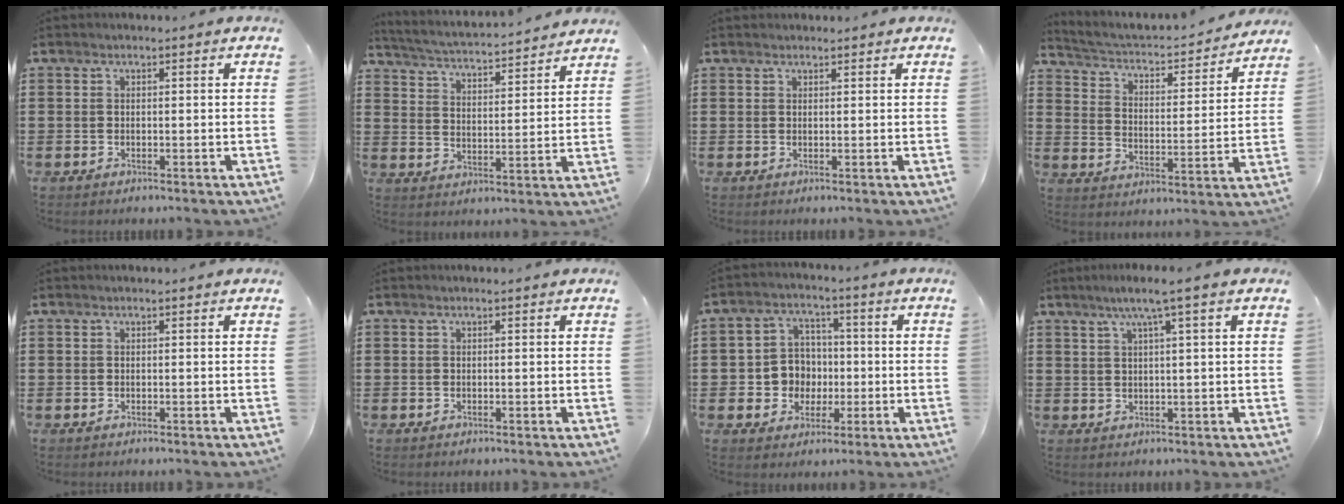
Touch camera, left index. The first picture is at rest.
{"total": 3.4, "force": [3.3, -0.4, 0.6], "torque": [-0.032, -0.032, 0.048]}
{"total": 0.9, "force": [0.9, 0.2, 0.1], "torque": [-0.003, 0.000, 0.018]}
{"total": 2.6, "force": [2.3, 0.8, 1.0], "torque": [-0.037, -0.027, 0.027]}
{"total": 0.0}
{"total": 0.0}
{"total": 6.4, "force": [-0.4, 6.2, 1.7], "torque": [-0.055, 0.019, -0.003]}
{"total": 3.8, "force": [2.0, -0.5, 3.2], "torque": [-0.065, -0.001, 0.031]}